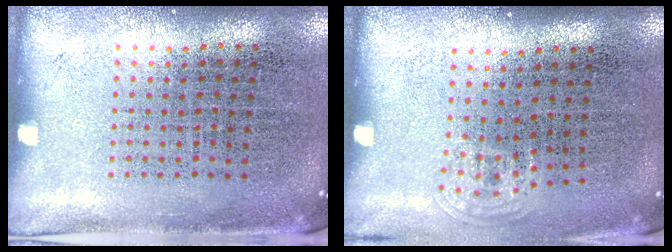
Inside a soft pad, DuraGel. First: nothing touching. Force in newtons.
{"total": 0.8, "press": 0.5, "slide": 0.6}